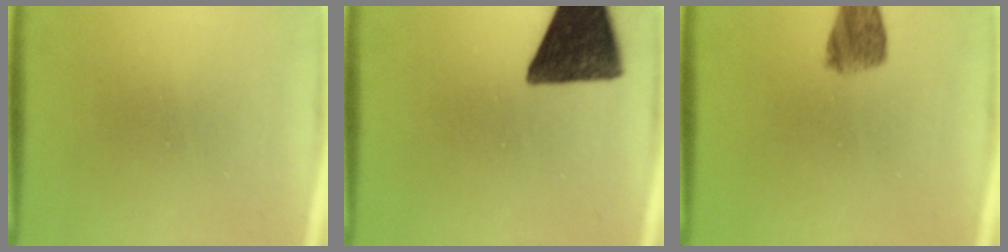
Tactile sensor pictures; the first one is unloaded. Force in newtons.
{"total": 14.4}
{"total": 5.6}